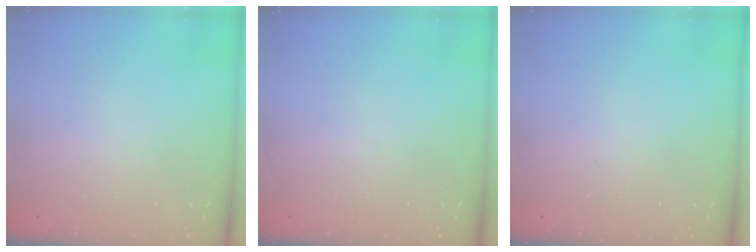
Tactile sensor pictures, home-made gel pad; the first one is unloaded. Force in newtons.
{"total": 0.0}
{"total": 0.0}